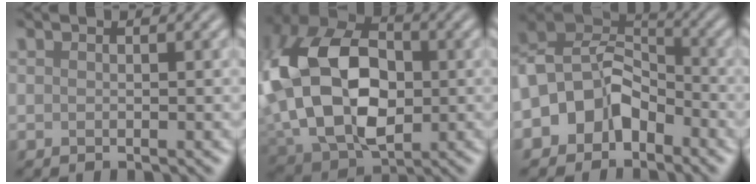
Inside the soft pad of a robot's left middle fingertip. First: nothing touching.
{"total": 16.6, "force": [1.0, 11.3, 12.2], "torque": [-0.240, 0.009, 0.012]}
{"total": 6.6, "force": [-2.6, 4.8, 3.7], "torque": [-0.049, 0.021, -0.067]}